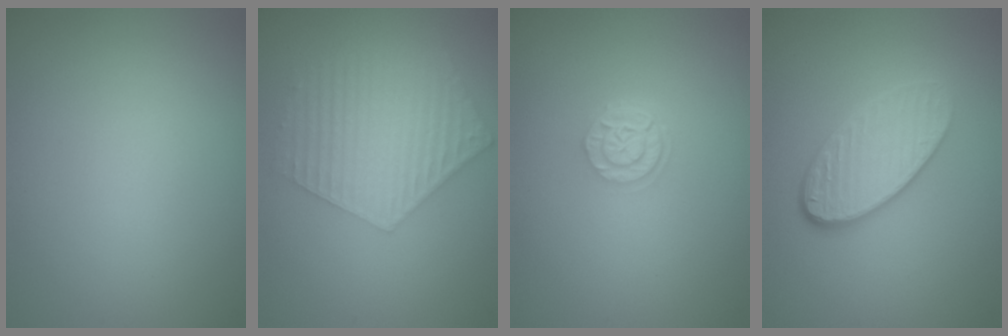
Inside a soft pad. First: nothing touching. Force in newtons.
{"total": 5.9, "press": 4.4, "slide": 4.0}
{"total": 2.4, "press": 1.9, "slide": 1.5}
{"total": 4.5, "press": 3.6, "slide": 2.8}